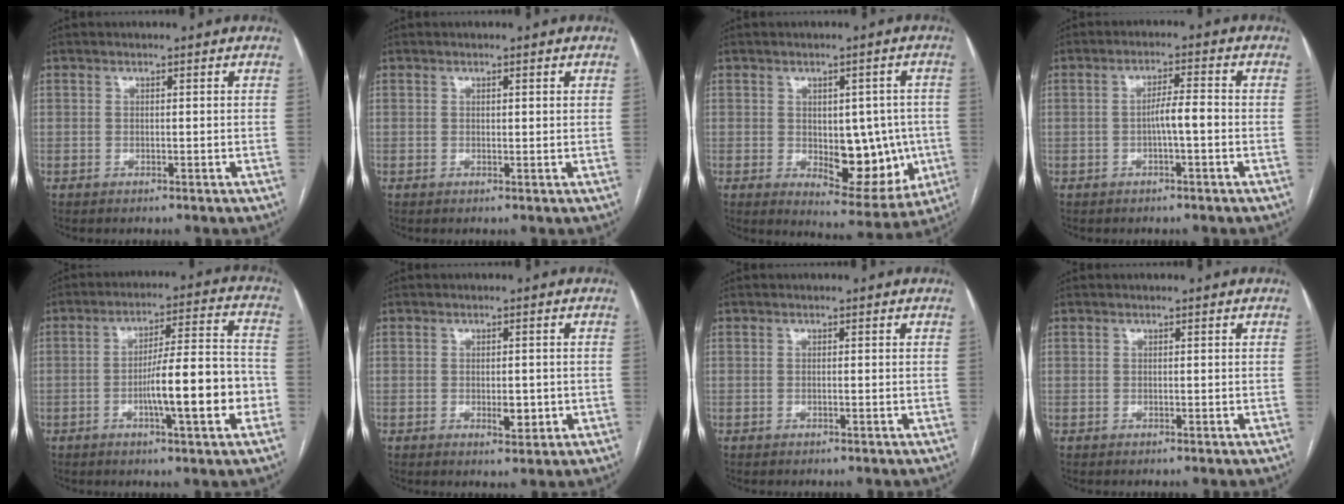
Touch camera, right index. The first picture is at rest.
{"total": 0.7, "force": [0.4, 0.2, 0.6], "torque": [-0.012, 0.001, 0.005]}
{"total": 11.7, "force": [-1.4, 5.9, 10.0], "torque": [-0.112, 0.004, 0.001]}
{"total": 3.7, "force": [-0.9, 0.2, 3.6], "torque": [-0.058, 0.008, -0.014]}
{"total": 13.0, "force": [-3.6, 1.4, 12.4], "torque": [-0.193, 0.013, -0.055]}
{"total": 3.1, "force": [-0.6, 1.5, 2.7], "torque": [-0.038, -0.002, -0.003]}
{"total": 0.0}
{"total": 0.0}